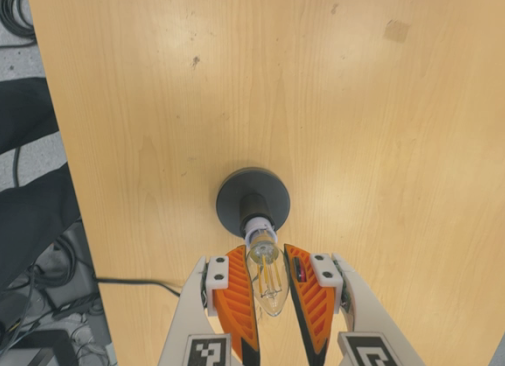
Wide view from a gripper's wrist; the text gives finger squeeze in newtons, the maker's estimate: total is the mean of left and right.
{"total": 14.4, "left": 15.3, "right": 13.5}